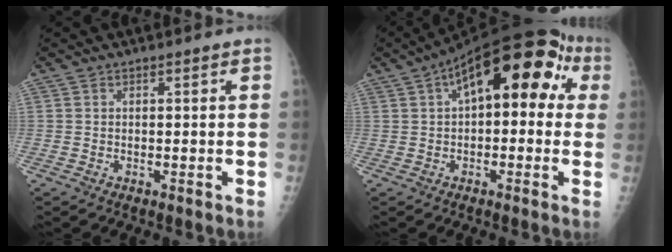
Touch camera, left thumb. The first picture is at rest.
{"total": 17.4, "force": [4.7, 8.5, 14.5], "torque": [-0.171, 0.049, 0.055]}